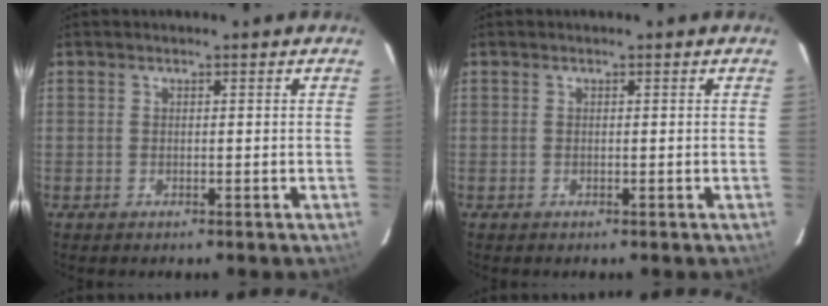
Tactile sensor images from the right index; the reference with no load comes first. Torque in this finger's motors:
{"motor_torque": [0.00, 0.00, 0.01, 0.00]}